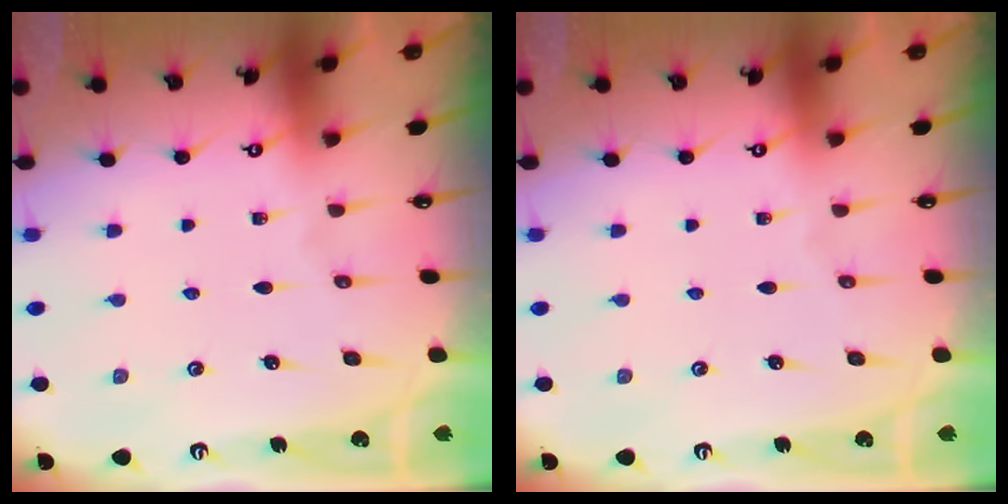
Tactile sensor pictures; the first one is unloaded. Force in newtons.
{"total": 0.0}